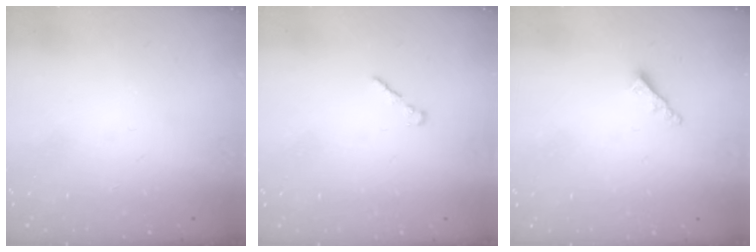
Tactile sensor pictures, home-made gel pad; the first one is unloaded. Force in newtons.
{"total": 1.0, "press": 0.9, "slide": 0.5}
{"total": 2.3, "press": 2.3, "slide": 0.3}